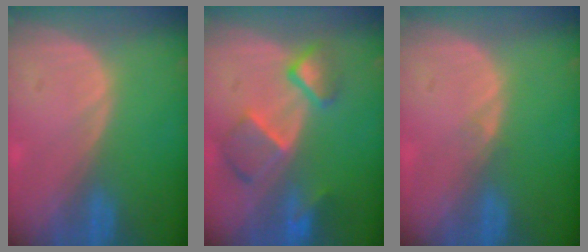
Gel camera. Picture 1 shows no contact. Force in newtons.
{"total": 7.6, "press": 6.7, "slide": 3.7}
{"total": 0.7, "press": 0.7, "slide": 0.1}